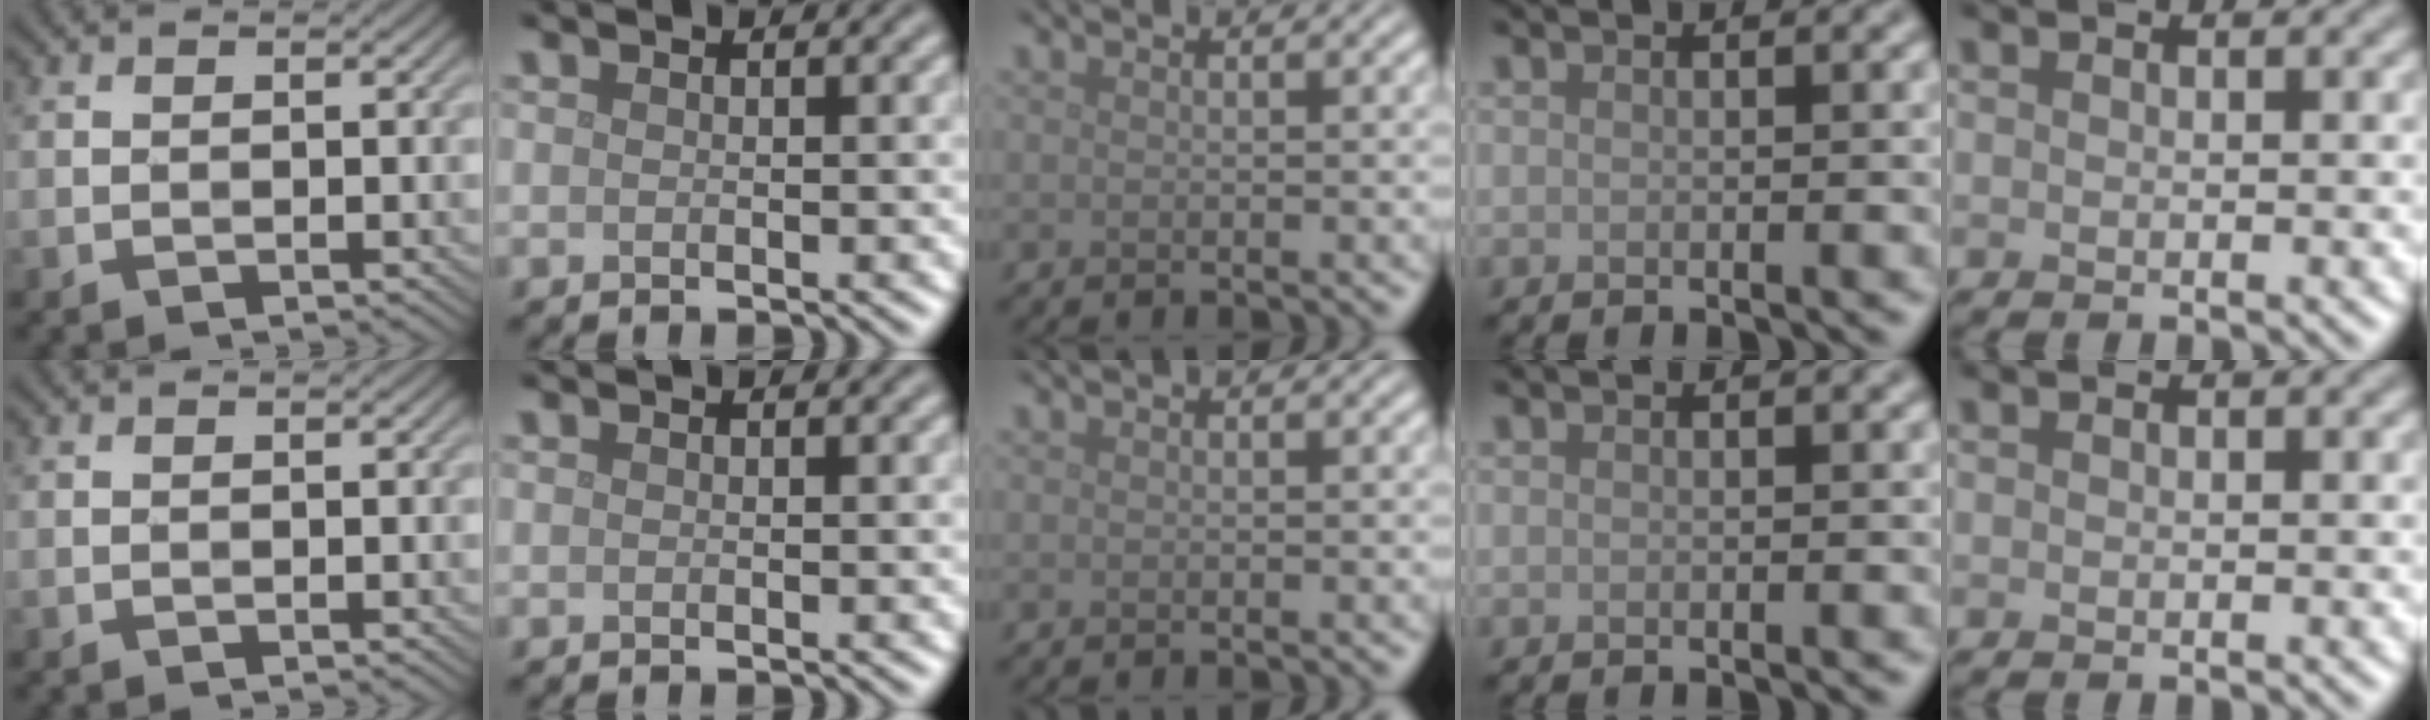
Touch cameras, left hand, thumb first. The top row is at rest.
{}